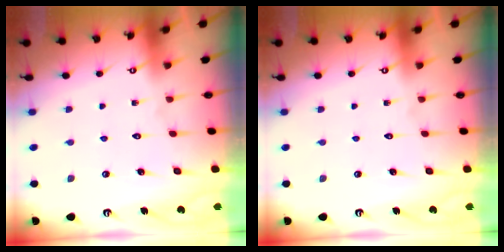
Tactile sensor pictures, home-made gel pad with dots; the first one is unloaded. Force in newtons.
{"total": 0.0}